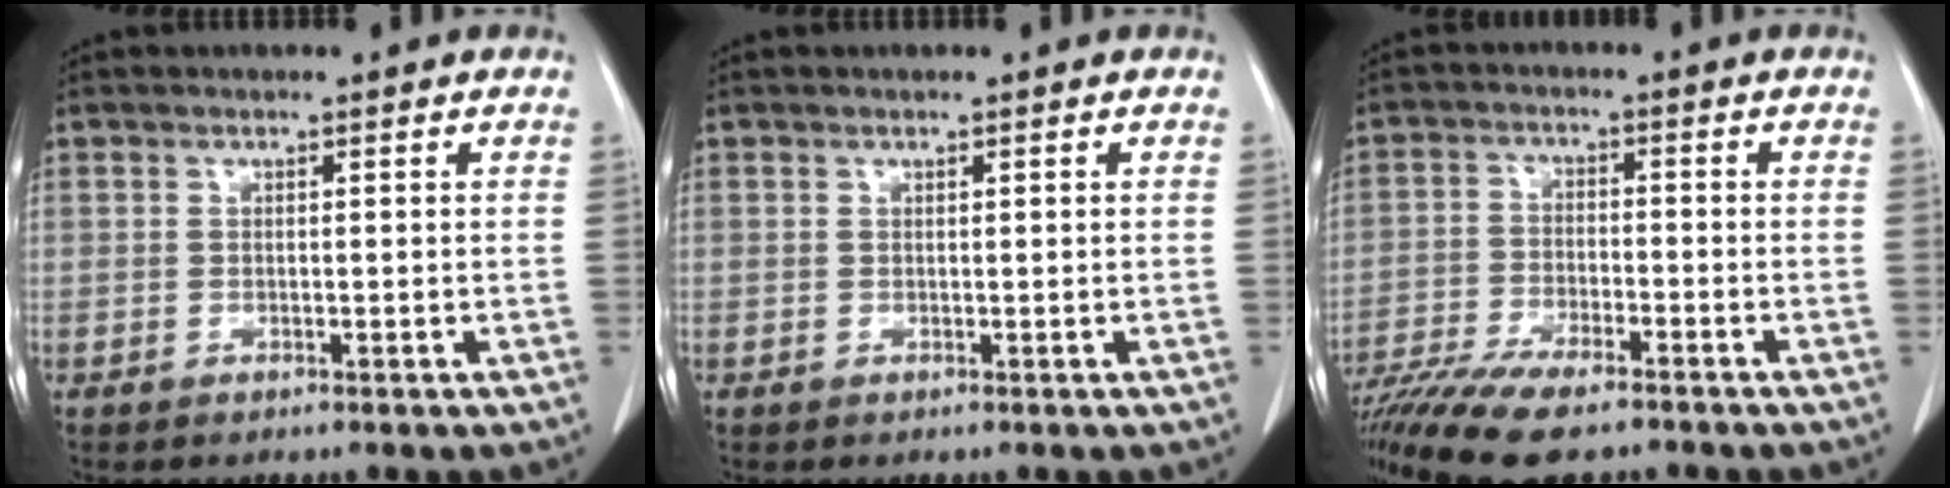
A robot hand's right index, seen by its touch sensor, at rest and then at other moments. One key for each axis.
{"total": 0.0}
{"total": 16.2, "fx": -12.9, "fy": 3.7, "fz": 9.0, "tx": -0.190, "ty": -0.027, "tz": -0.220}